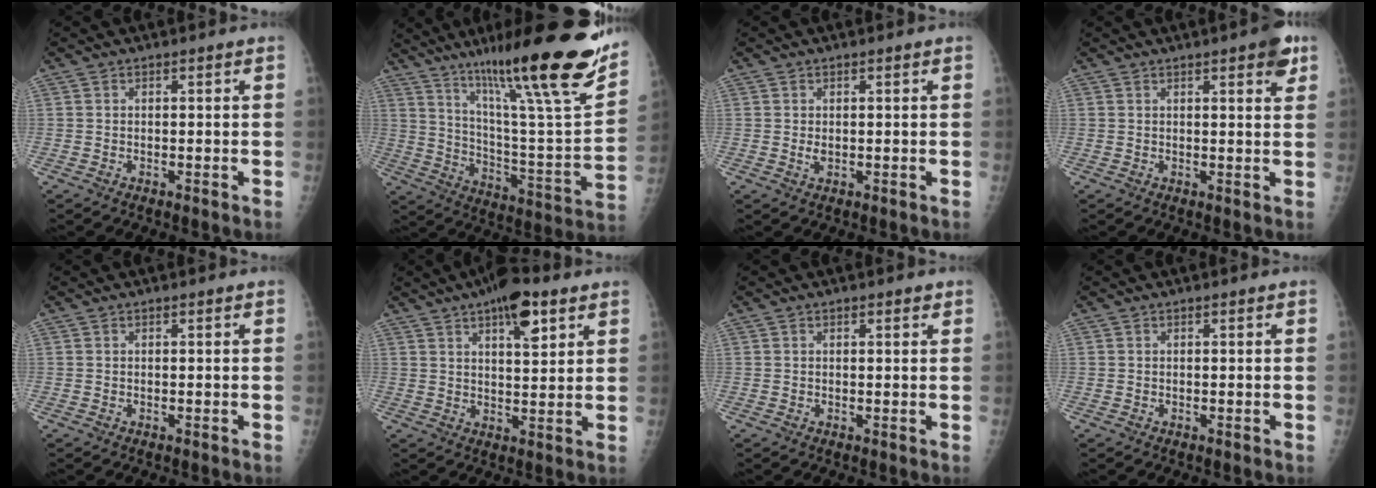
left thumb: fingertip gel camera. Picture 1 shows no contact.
{"total": 28.3, "force": [18.5, 3.0, 21.2], "torque": [-0.309, -0.073, 0.299]}
{"total": 1.5, "force": [0.0, 0.9, 1.2], "torque": [-0.018, 0.000, 0.003]}
{"total": 4.8, "force": [2.7, 1.3, 3.8], "torque": [-0.036, -0.009, 0.028]}
{"total": 0.0}
{"total": 10.2, "force": [5.6, 3.7, 7.7], "torque": [-0.098, -0.018, 0.083]}
{"total": 1.1, "force": [0.6, 0.5, 0.8], "torque": [-0.004, -0.001, 0.007]}
{"total": 0.0}